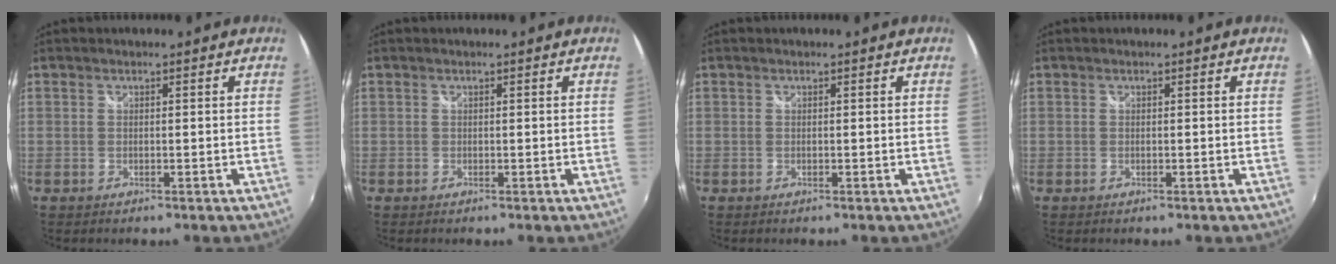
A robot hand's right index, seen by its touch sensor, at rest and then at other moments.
{"total": 0.0}
{"total": 0.0}
{"total": 0.0}